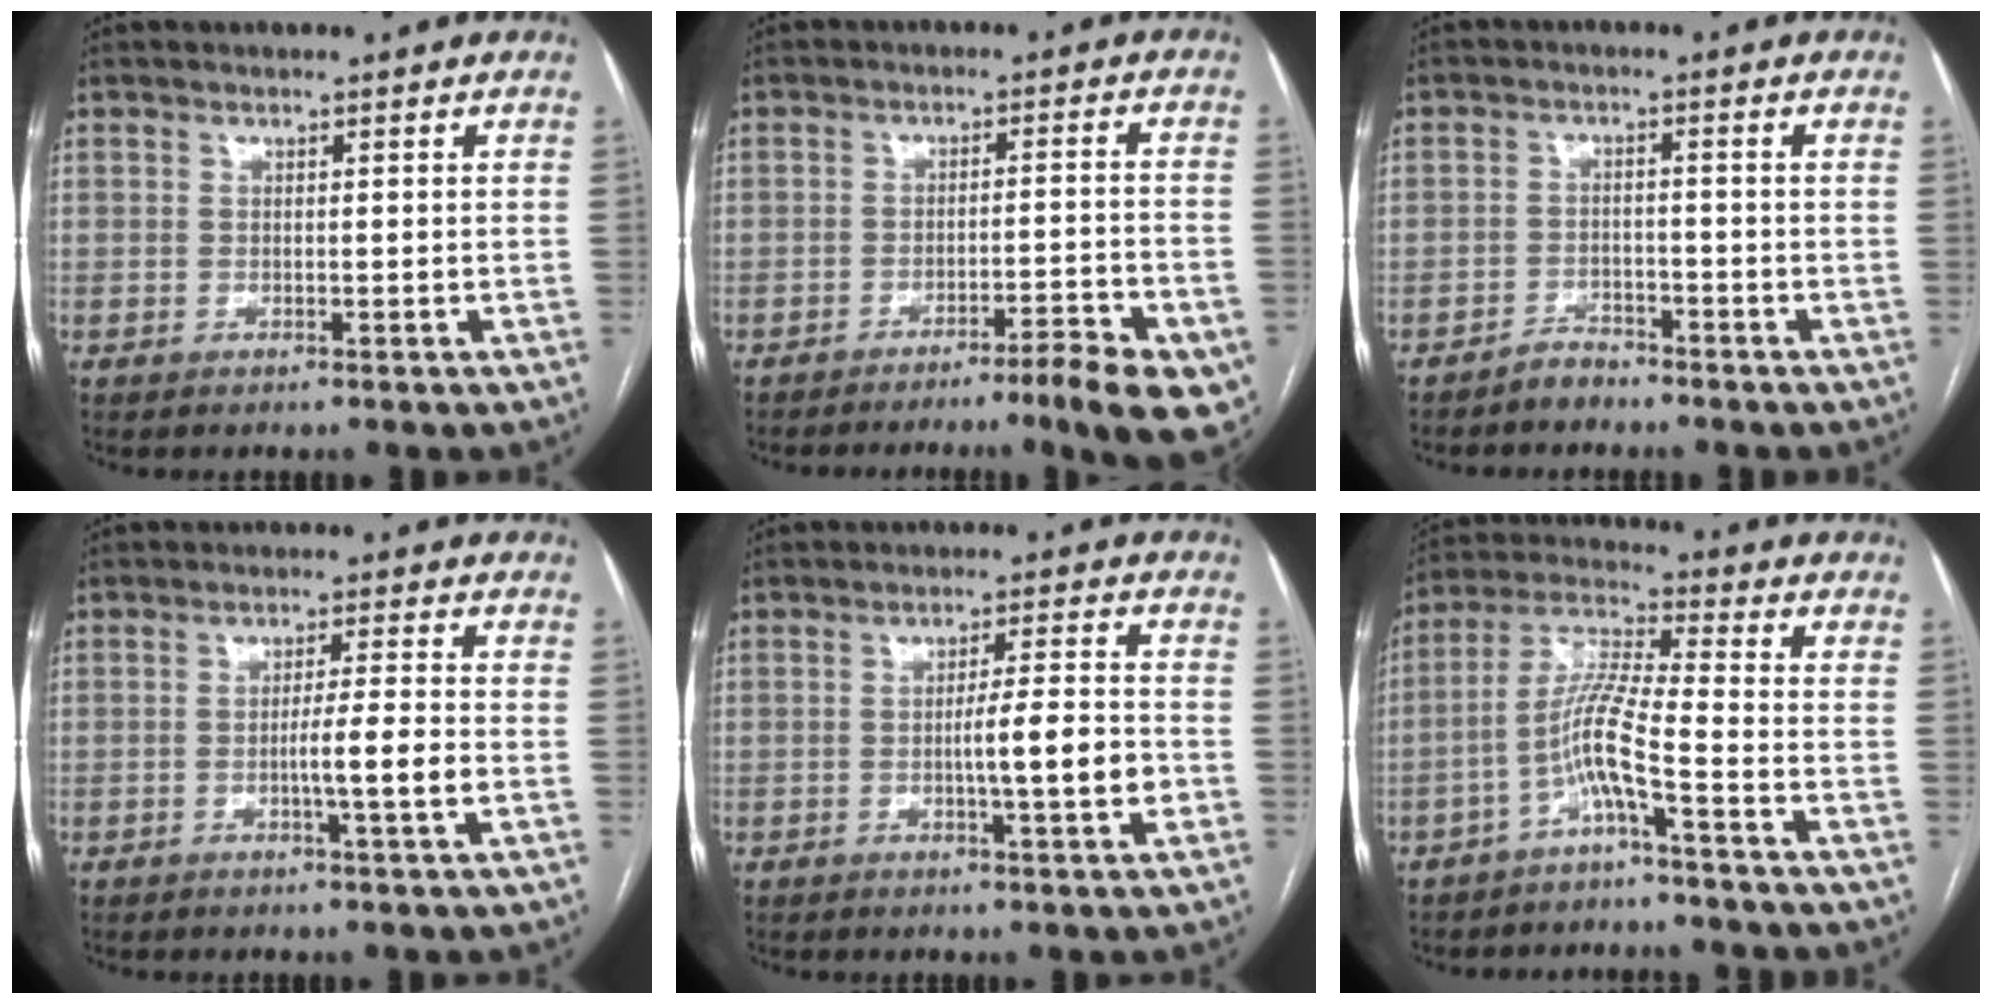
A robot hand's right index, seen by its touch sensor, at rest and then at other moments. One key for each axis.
{"total": 12.6, "fx": -9.0, "fy": 0.8, "fz": 8.8, "tx": -0.060, "ty": 0.019, "tz": -0.122}
{"total": 2.5, "fx": -2.3, "fy": 1.0, "fz": 0.1, "tx": 0.001, "ty": 0.002, "tz": -0.039}
{"total": 5.7, "fx": -1.5, "fy": -0.7, "fz": 5.5, "tx": -0.087, "ty": -0.005, "tz": -0.026}
{"total": 7.3, "fx": -1.7, "fy": 0.0, "fz": 7.1, "tx": -0.109, "ty": 0.002, "tz": -0.026}
{"total": 7.8, "fx": -3.6, "fy": -0.4, "fz": 6.9, "tx": -0.146, "ty": 0.015, "tz": -0.076}